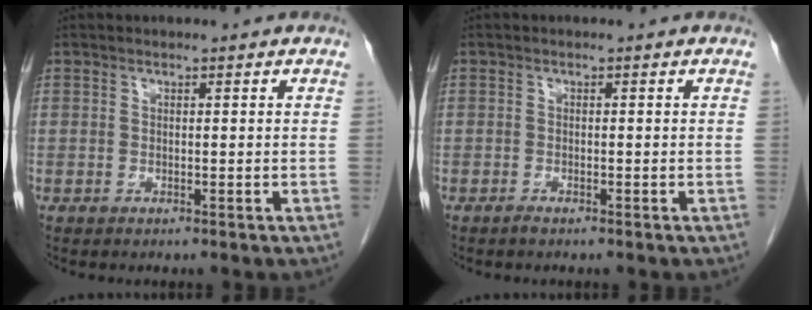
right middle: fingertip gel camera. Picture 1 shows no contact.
{"total": 0.8, "force": [-0.7, 0.1, 0.4], "torque": [-0.011, -0.001, -0.011]}